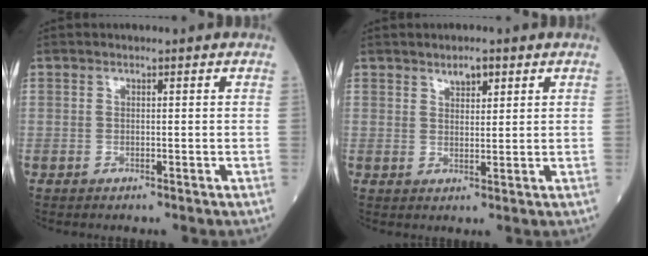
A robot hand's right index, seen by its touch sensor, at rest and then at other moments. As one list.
[{"total": 2.6, "force": [1.8, 1.0, 1.6], "torque": [-0.028, -0.002, 0.032]}]